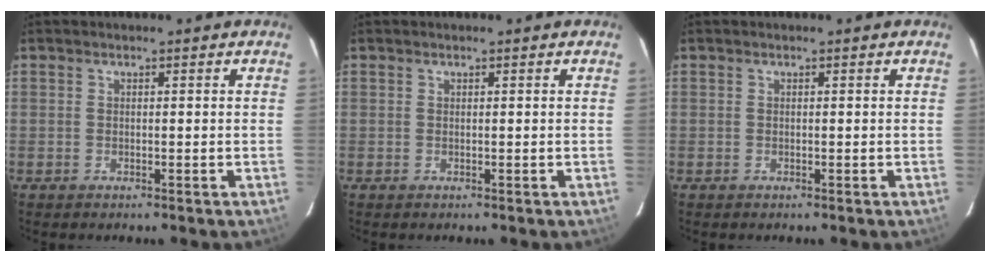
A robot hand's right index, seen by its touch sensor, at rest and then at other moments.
{"total": 0.0}
{"total": 0.0}